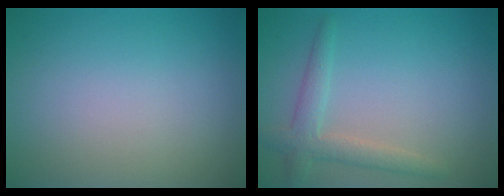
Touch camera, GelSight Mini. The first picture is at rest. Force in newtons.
{"total": 2.7, "press": 2.7, "slide": 0.1}